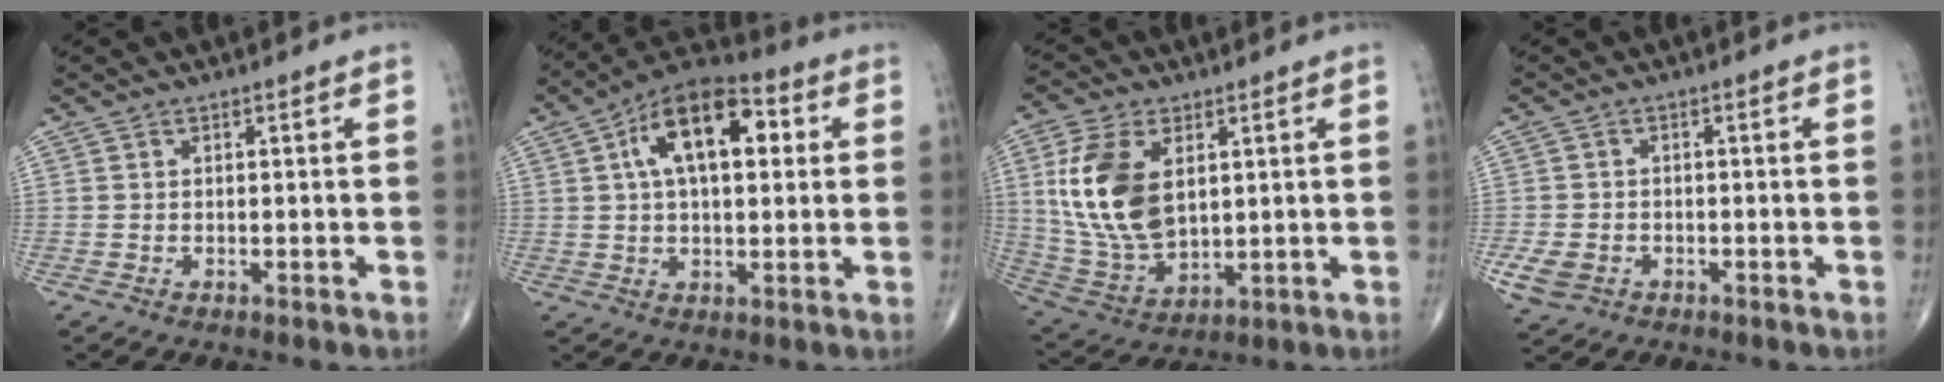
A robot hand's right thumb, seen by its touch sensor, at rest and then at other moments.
{"total": 15.7, "force": [4.1, 8.0, 12.8], "torque": [-0.192, 0.022, 0.060]}
{"total": 15.8, "force": [3.6, 9.2, 12.3], "torque": [-0.242, -0.016, 0.080]}
{"total": 4.6, "force": [-1.9, 3.5, 2.3], "torque": [-0.051, 0.003, -0.027]}